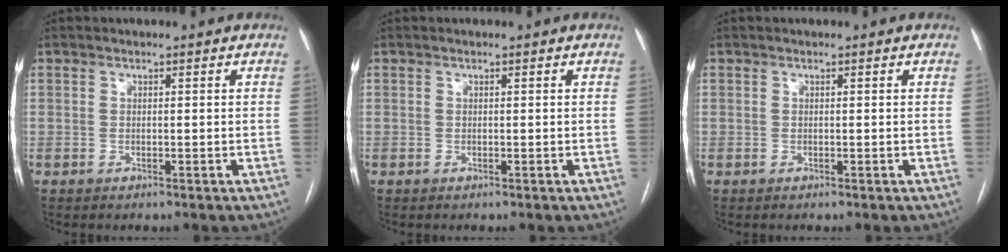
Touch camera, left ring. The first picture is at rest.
{"total": 0.0}
{"total": 0.0}